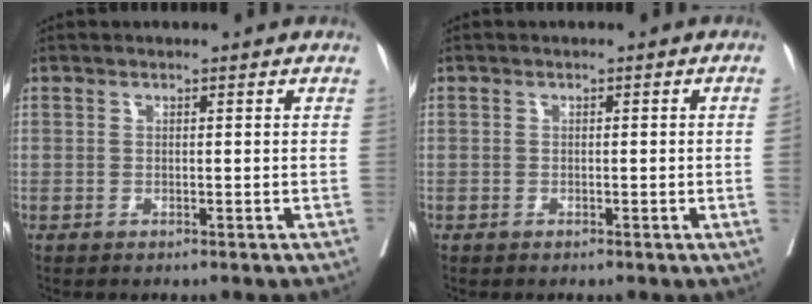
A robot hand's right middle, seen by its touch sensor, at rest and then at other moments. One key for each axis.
{"total": 0.9, "fx": 0.4, "fy": 0.0, "fz": 0.8, "tx": -0.013, "ty": 0.007, "tz": 0.007}